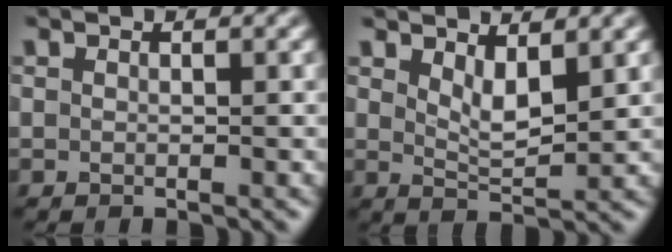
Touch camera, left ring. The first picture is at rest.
{"total": 2.8, "force": [1.6, 0.9, 2.1], "torque": [-0.040, -0.010, 0.032]}